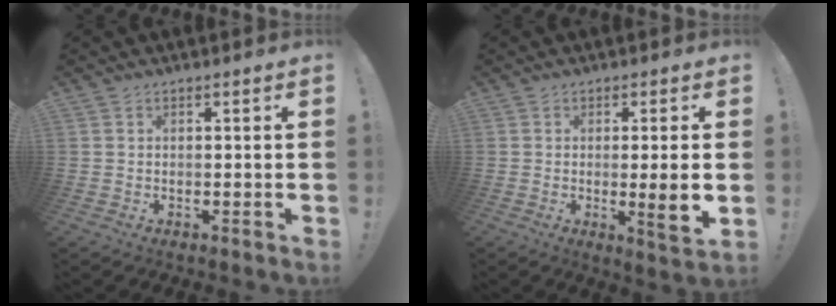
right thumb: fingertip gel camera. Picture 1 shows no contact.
{"total": 7.1, "force": [-0.6, -0.1, 7.1], "torque": [-0.093, -0.016, -0.012]}